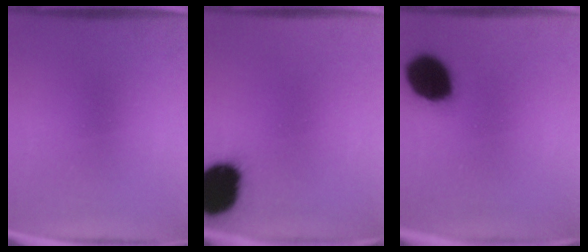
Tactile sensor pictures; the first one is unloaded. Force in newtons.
{"total": 18.9}
{"total": 14.3}